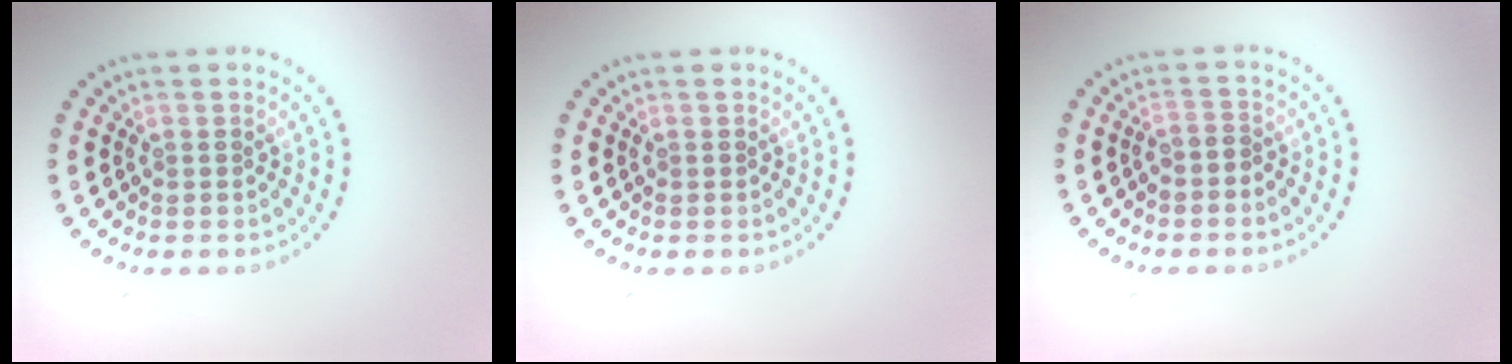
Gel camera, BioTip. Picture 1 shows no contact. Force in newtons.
{"total": 0.0}
{"total": 0.7, "press": 0.5, "slide": 0.6}